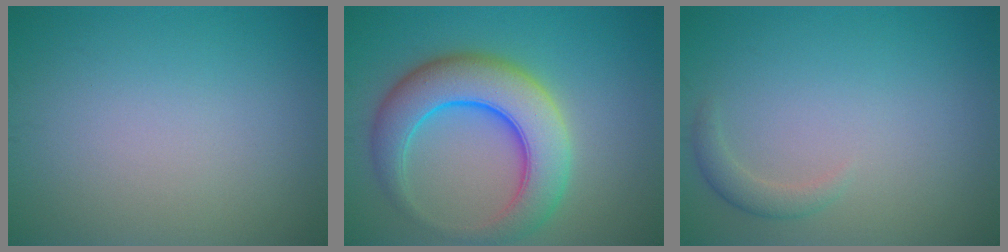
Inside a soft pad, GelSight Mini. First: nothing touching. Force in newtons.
{"total": 8.4, "press": 8.4, "slide": 0.2}
{"total": 1.5, "press": 1.5, "slide": 0.1}